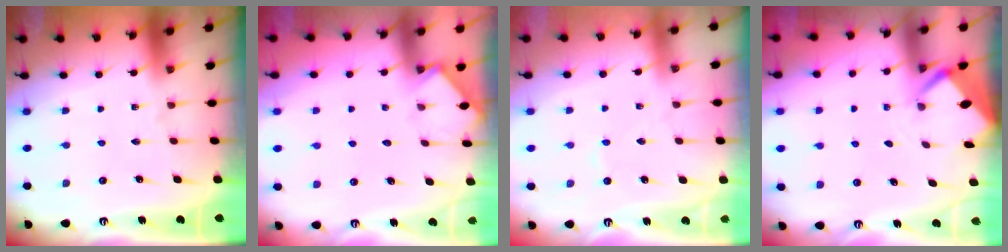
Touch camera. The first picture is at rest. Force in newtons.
{"total": 3.2, "press": 3.2, "slide": 0.4}
{"total": 2.7, "press": 2.7, "slide": 0.4}
{"total": 2.2, "press": 2.2, "slide": 0.2}